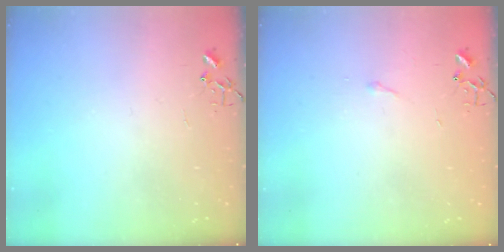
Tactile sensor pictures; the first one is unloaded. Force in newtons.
{"total": 2.9, "press": 2.9, "slide": 0.5}